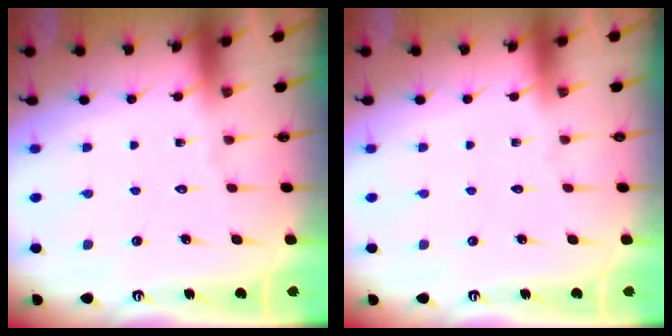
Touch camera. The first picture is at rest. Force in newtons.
{"total": 0.0}